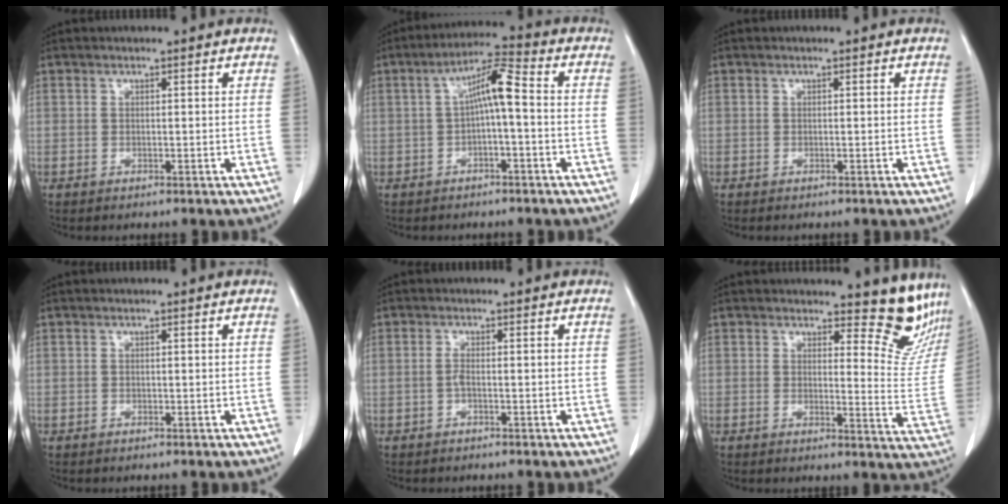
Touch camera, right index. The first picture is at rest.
{"total": 6.5, "force": [-0.1, 0.9, 6.5], "torque": [-0.116, 0.028, -0.004]}
{"total": 0.0}
{"total": 0.0}
{"total": 1.1, "force": [-0.4, 0.1, 1.0], "torque": [-0.019, 0.002, -0.007]}
{"total": 10.1, "force": [9.3, 2.8, 2.6], "torque": [-0.005, -0.059, 0.083]}